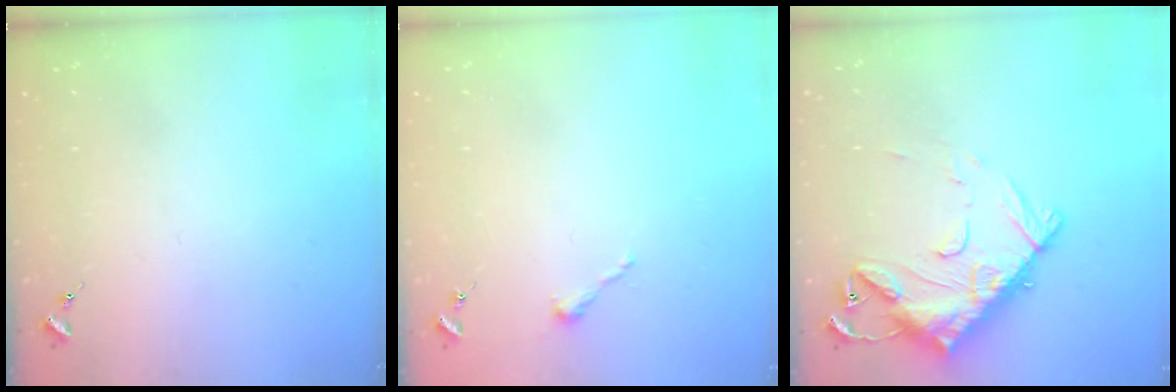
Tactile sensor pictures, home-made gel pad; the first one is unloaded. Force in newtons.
{"total": 2.5, "press": 2.5, "slide": 0.2}
{"total": 16.1, "press": 16.0, "slide": 1.6}